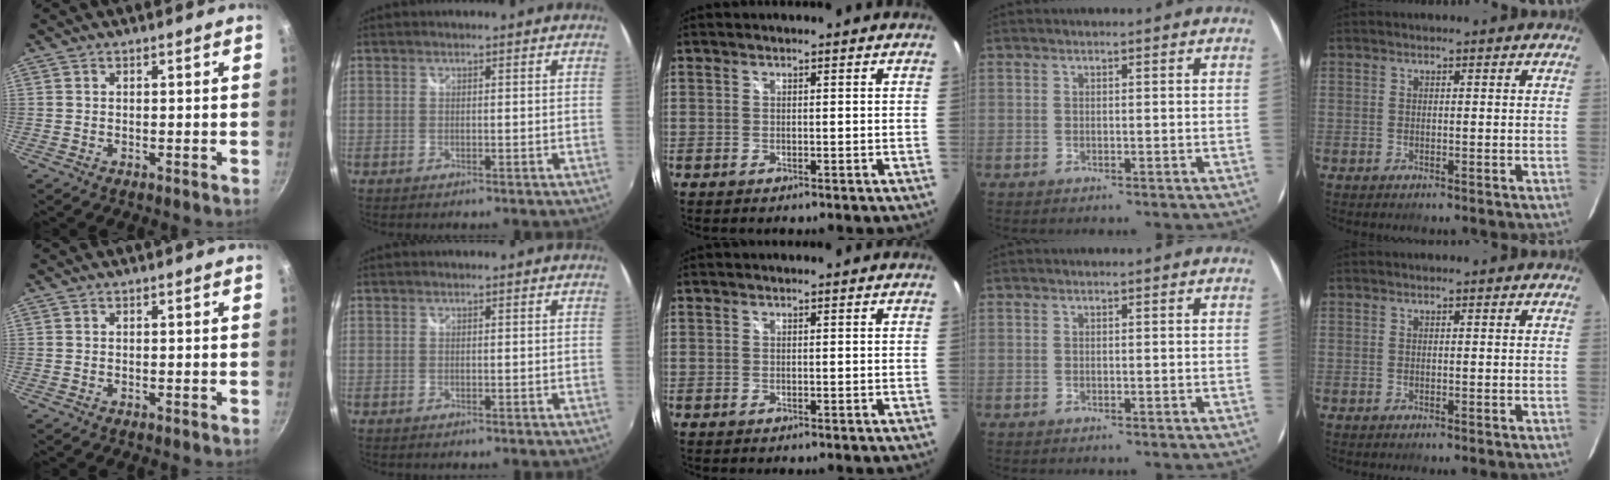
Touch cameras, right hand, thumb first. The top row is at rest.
{}